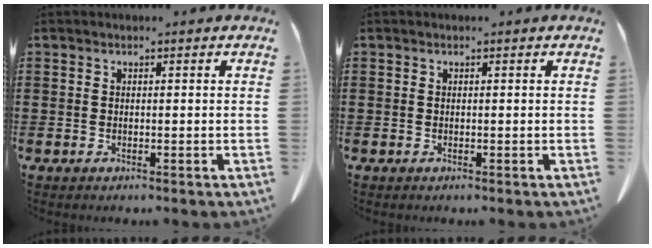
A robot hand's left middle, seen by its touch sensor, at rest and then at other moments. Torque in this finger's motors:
{"motor_torque": [-1.01, -1.13, 0.05, -0.01]}